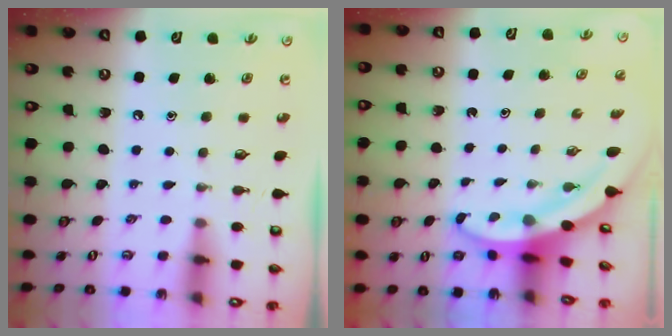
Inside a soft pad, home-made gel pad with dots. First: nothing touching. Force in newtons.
{"total": 3.8, "press": 3.8, "slide": 0.1}